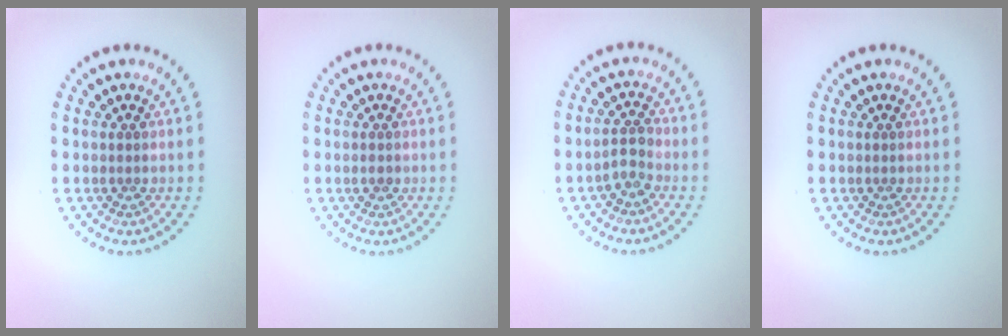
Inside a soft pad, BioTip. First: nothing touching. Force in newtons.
{"total": 0.7, "press": 0.7, "slide": 0.1}
{"total": 1.8, "press": 1.5, "slide": 0.9}
{"total": 0.0}